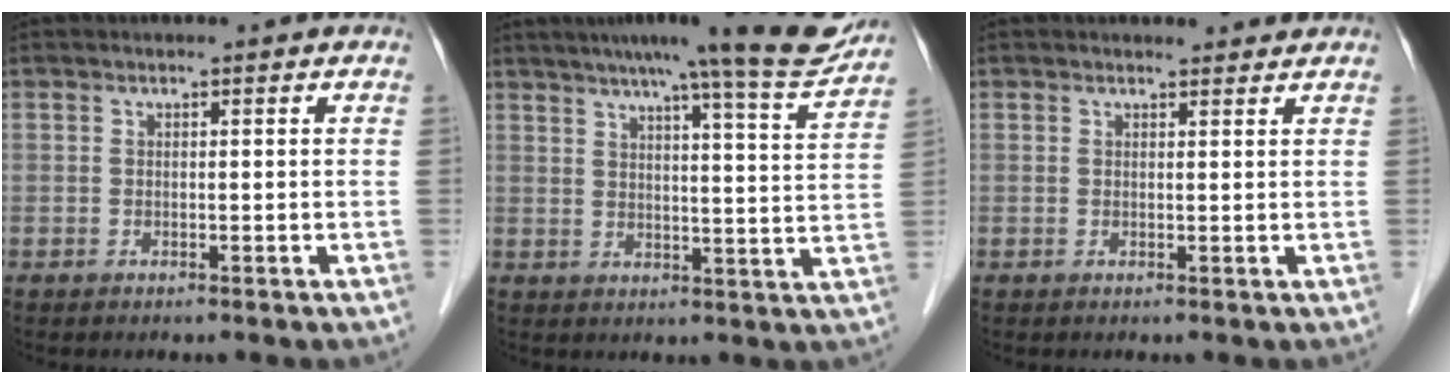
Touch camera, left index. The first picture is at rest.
{"total": 15.8, "force": [13.8, -0.1, 7.8], "torque": [-0.107, -0.022, 0.166]}
{"total": 2.5, "force": [2.4, 0.5, 0.4], "torque": [-0.009, 0.003, 0.028]}